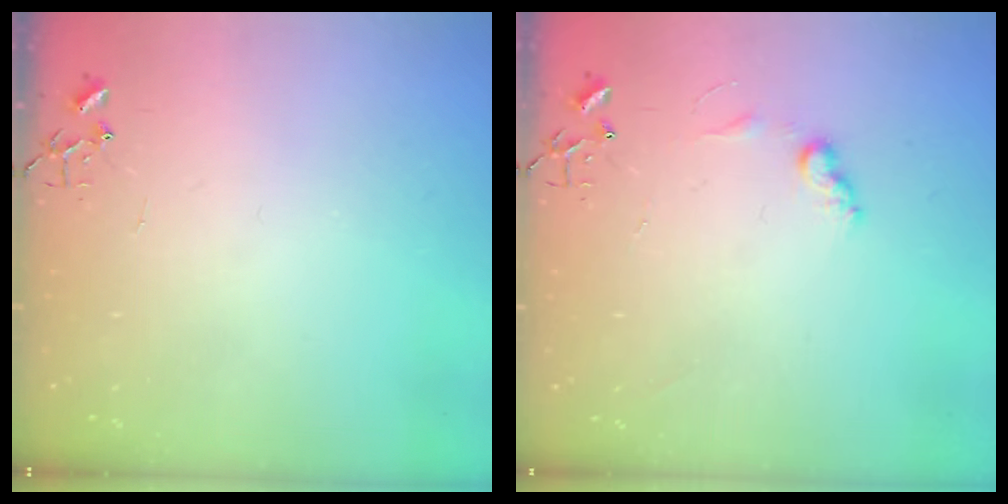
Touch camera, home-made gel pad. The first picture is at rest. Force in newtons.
{"total": 6.1, "press": 6.1, "slide": 0.3}